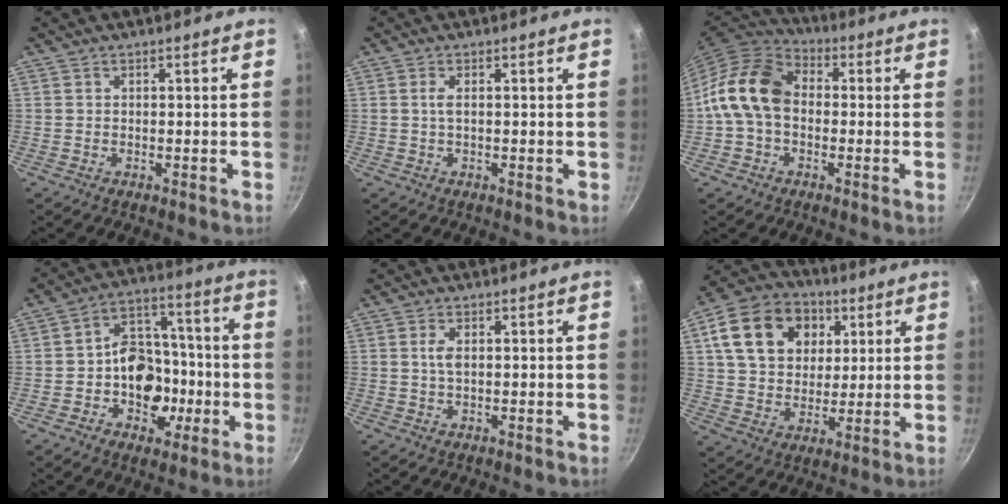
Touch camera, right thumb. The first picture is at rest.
{"total": 1.7, "force": [0.1, 0.5, 1.6], "torque": [-0.033, 0.002, 0.000]}
{"total": 13.1, "force": [-0.3, 9.5, 9.0], "torque": [-0.140, 0.031, -0.027]}
{"total": 14.5, "force": [-3.2, 11.1, 8.7], "torque": [-0.077, 0.044, -0.054]}
{"total": 2.0, "force": [0.3, 0.9, 1.8], "torque": [-0.038, 0.000, 0.008]}
{"total": 18.2, "force": [6.0, 13.8, 10.3], "torque": [-0.159, 0.005, 0.095]}